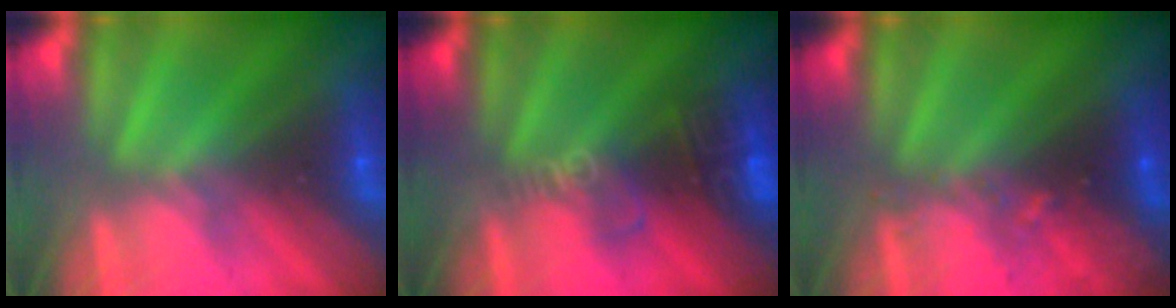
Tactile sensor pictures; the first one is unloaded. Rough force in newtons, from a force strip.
{"total": 2.7}
{"total": 2.9}